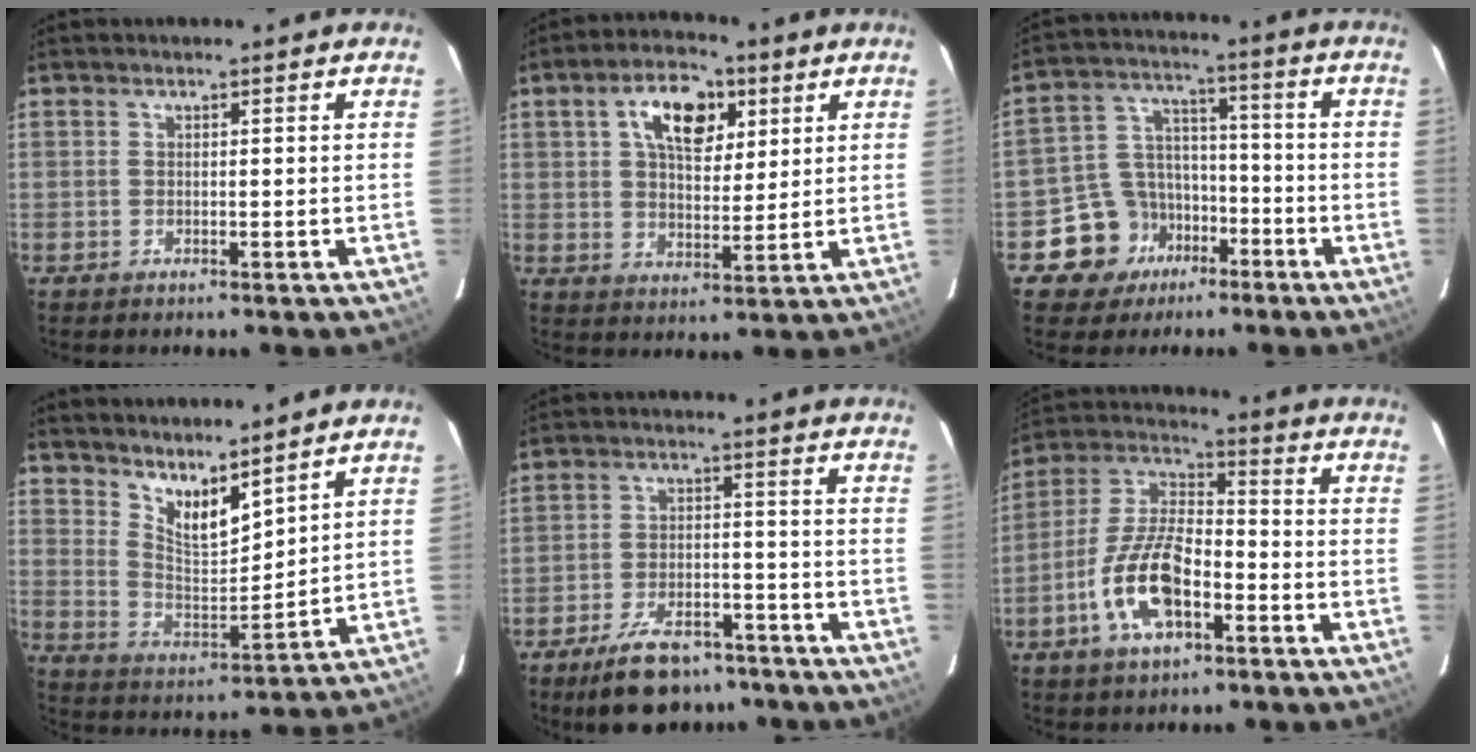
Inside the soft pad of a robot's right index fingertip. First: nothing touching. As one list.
[{"total": 10.5, "force": [4.3, 5.9, 7.5], "torque": [-0.124, 0.022, 0.073]}, {"total": 10.5, "force": [-6.2, 8.4, 1.8], "torque": [-0.054, 0.042, -0.094]}, {"total": 10.4, "force": [8.4, 2.9, 5.3], "torque": [-0.094, -0.009, 0.159]}, {"total": 13.0, "force": [-10.1, 5.7, 6.0], "torque": [-0.130, 0.005, -0.148]}, {"total": 15.6, "force": [-6.8, 6.9, 12.2], "torque": [-0.253, 0.003, -0.131]}]